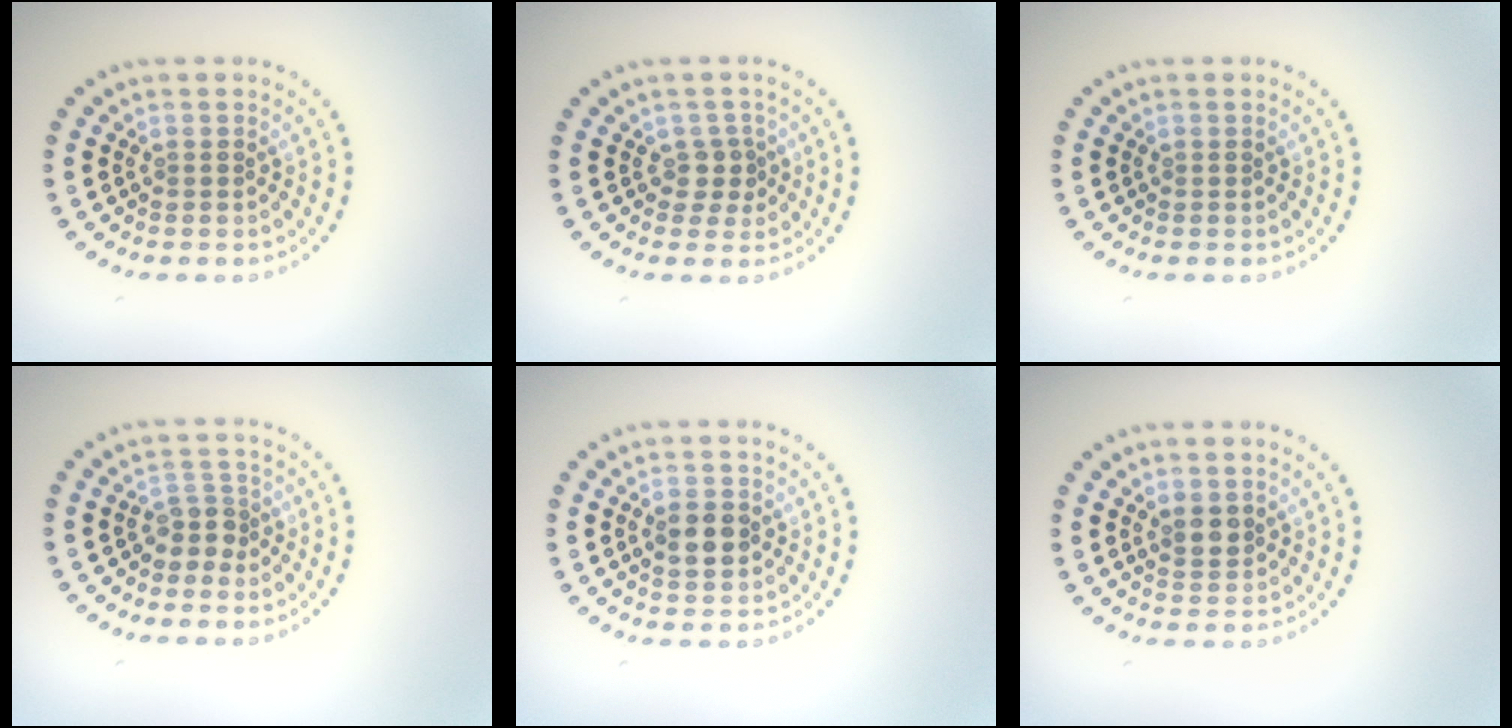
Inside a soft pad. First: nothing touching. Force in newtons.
{"total": 1.8, "press": 1.4, "slide": 1.0}
{"total": 0.0}
{"total": 2.1, "press": 1.7, "slide": 1.3}
{"total": 3.0, "press": 3.0, "slide": 0.1}
{"total": 1.8, "press": 1.6, "slide": 0.6}